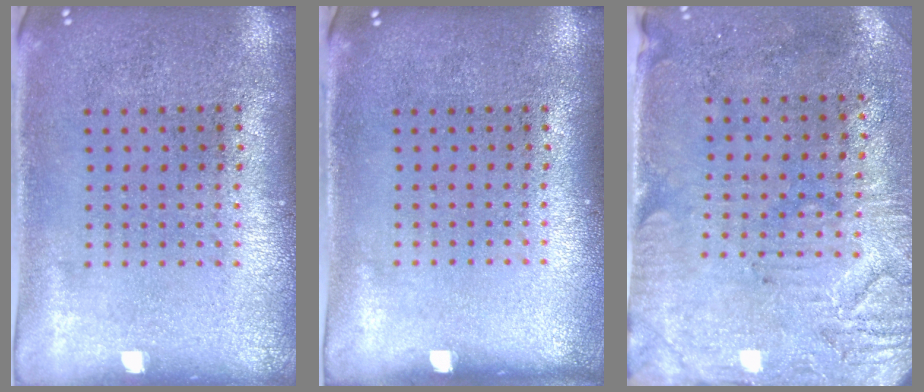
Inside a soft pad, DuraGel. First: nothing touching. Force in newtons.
{"total": 0.0}
{"total": 3.0, "press": 2.5, "slide": 1.7}